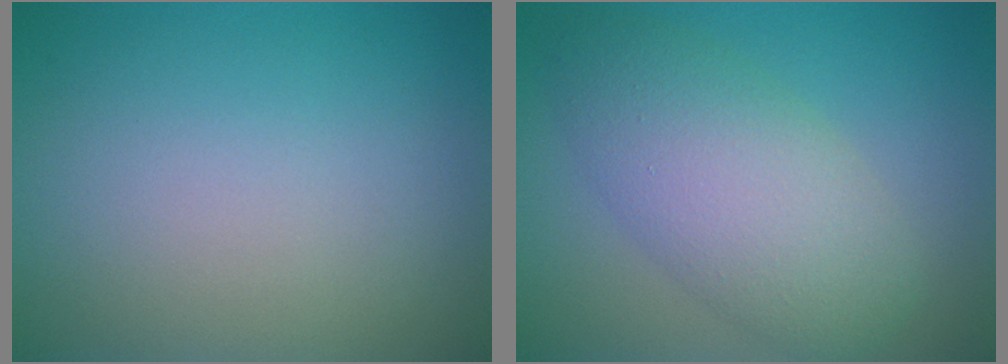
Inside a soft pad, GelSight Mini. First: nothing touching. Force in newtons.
{"total": 6.4, "press": 6.4, "slide": 0.0}